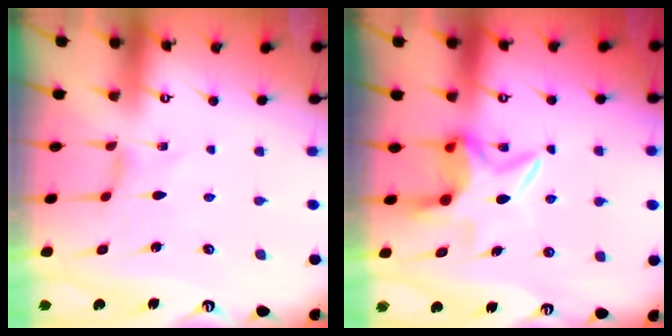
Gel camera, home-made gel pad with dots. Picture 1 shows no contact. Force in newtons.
{"total": 7.3, "press": 7.3, "slide": 1.0}